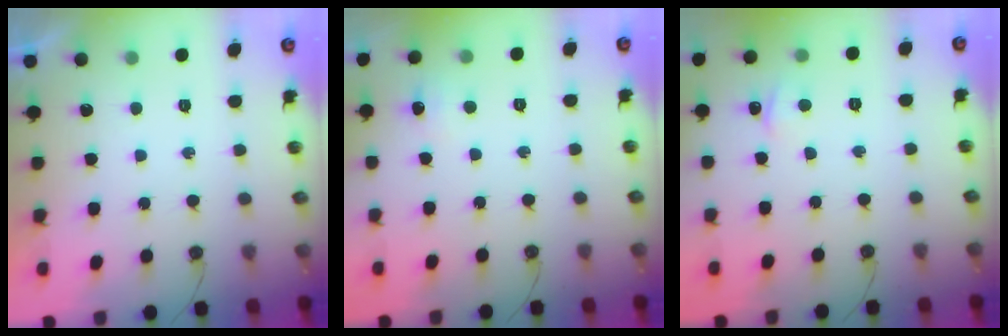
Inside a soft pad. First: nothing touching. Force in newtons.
{"total": 4.1, "press": 4.0, "slide": 0.5}
{"total": 1.6, "press": 1.5, "slide": 0.2}